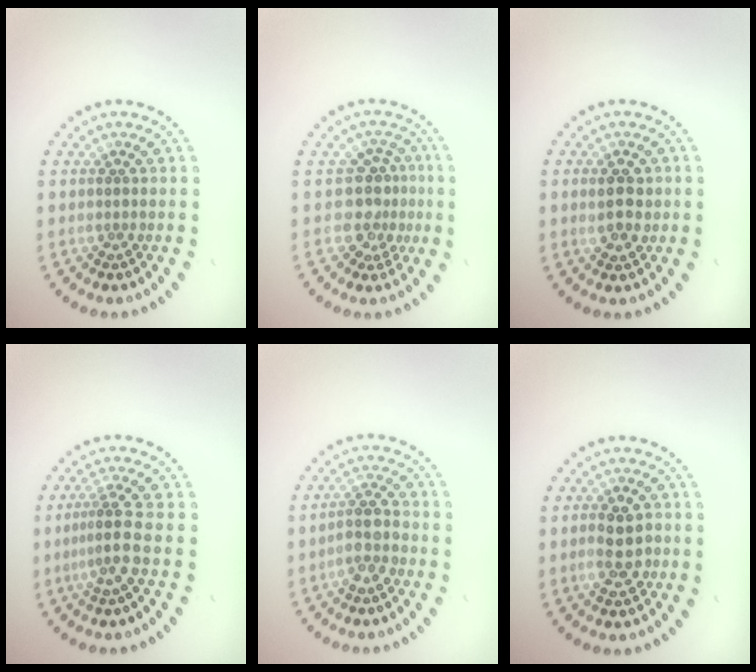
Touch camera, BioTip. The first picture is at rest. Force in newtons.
{"total": 3.2, "press": 2.5, "slide": 2.0}
{"total": 2.7, "press": 2.7, "slide": 0.5}
{"total": 2.8, "press": 2.0, "slide": 2.0}
{"total": 2.5, "press": 2.3, "slide": 1.0}
{"total": 2.9, "press": 2.8, "slide": 0.2}